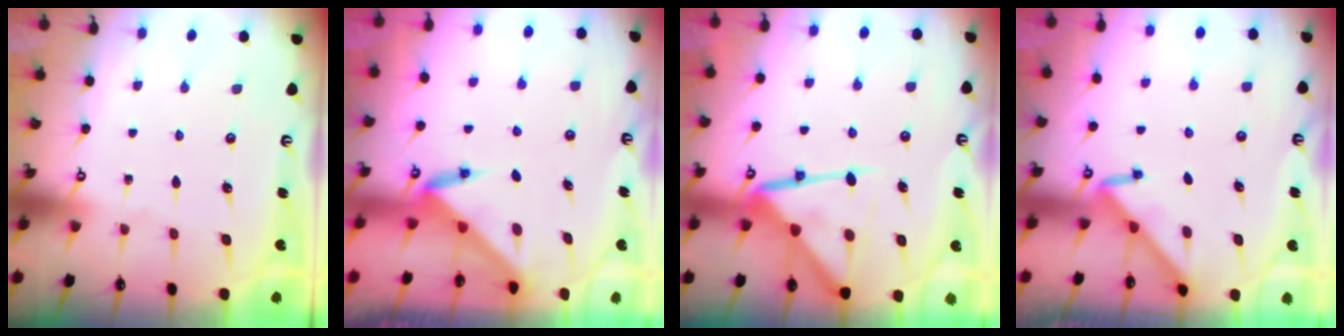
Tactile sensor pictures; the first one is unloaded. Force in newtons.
{"total": 3.3, "press": 3.3, "slide": 0.2}
{"total": 12.3, "press": 12.2, "slide": 1.0}
{"total": 4.0, "press": 4.0, "slide": 0.5}